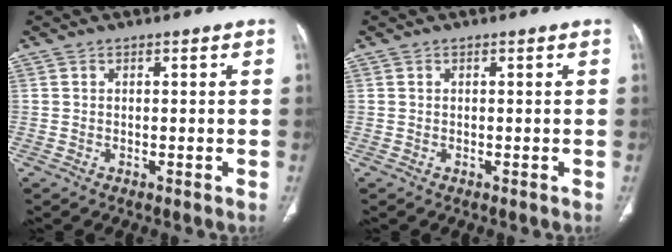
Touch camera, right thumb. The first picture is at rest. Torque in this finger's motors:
{"motor_torque": [-0.03, 0.03, -0.30, 0.23, 0.00]}